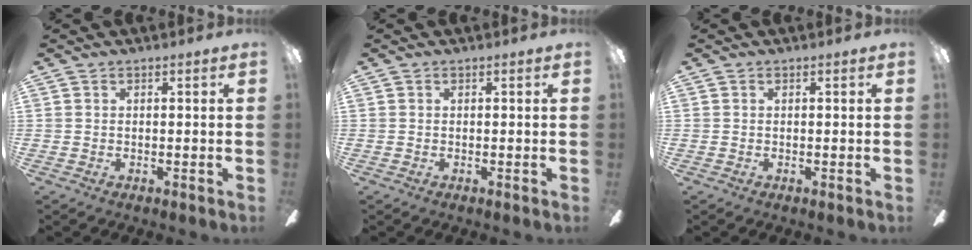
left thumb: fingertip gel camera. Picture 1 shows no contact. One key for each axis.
{"total": 0.0}
{"total": 0.0}